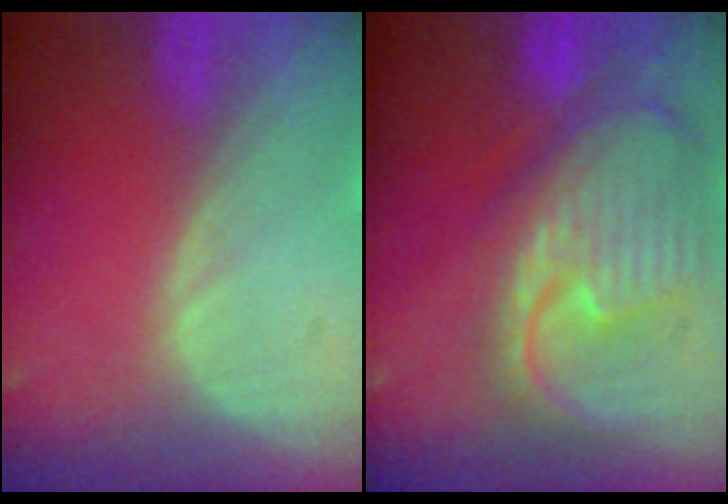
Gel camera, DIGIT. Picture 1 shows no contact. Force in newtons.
{"total": 12.4, "press": 10.7, "slide": 6.3}